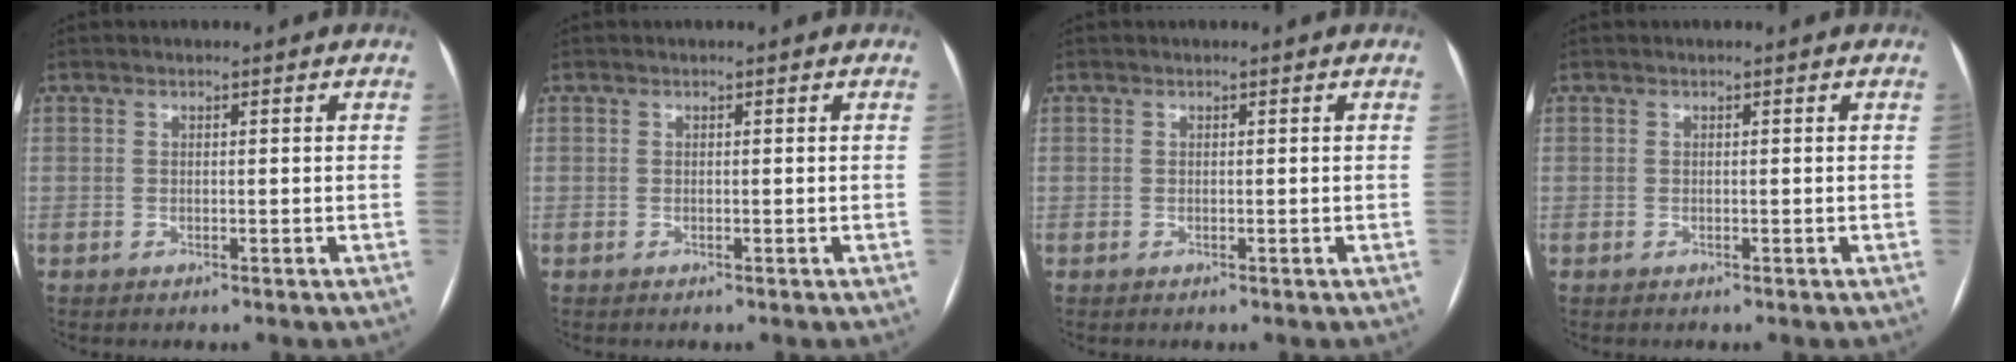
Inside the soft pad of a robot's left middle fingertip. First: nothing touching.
{"total": 0.0}
{"total": 0.0}
{"total": 0.0}